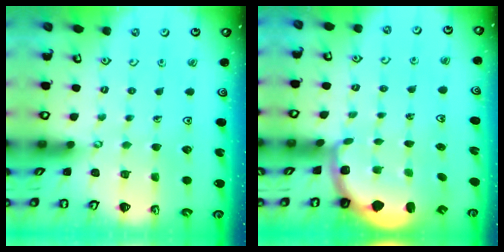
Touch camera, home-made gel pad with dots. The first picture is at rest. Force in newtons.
{"total": 3.0, "press": 2.1, "slide": 2.1}